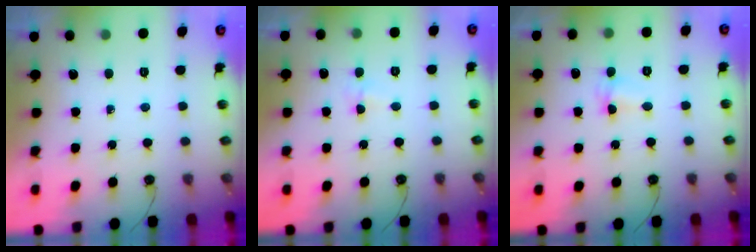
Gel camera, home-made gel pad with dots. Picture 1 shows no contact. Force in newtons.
{"total": 4.3, "press": 2.5, "slide": 3.5}
{"total": 1.7, "press": 1.6, "slide": 0.6}